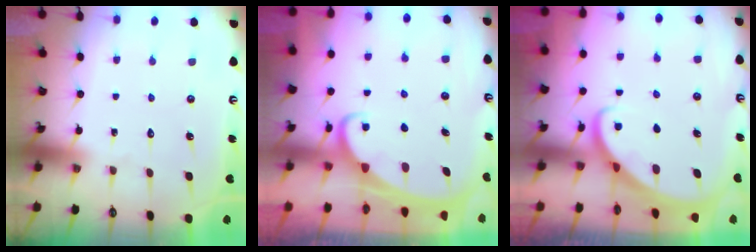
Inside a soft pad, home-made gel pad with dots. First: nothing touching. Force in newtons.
{"total": 2.0, "press": 2.0, "slide": 0.2}
{"total": 2.3, "press": 2.3, "slide": 0.3}